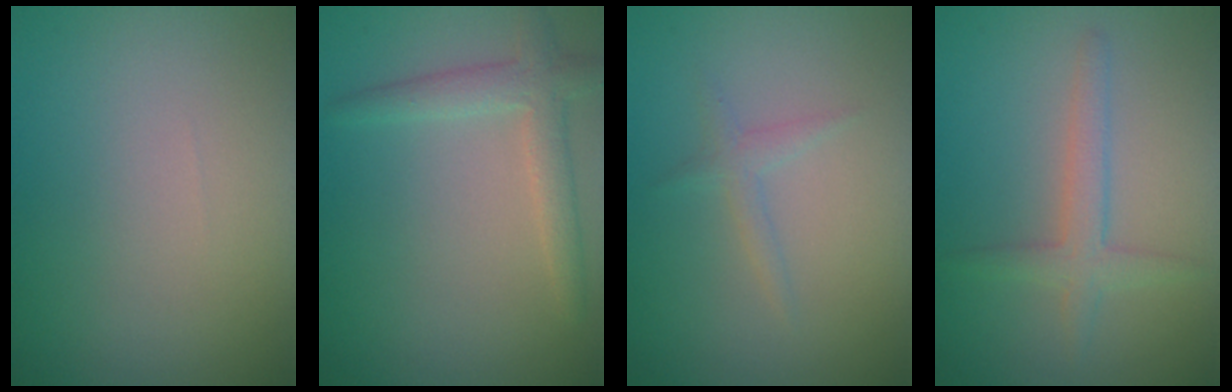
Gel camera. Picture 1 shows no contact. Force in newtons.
{"total": 2.7, "press": 2.7, "slide": 0.1}
{"total": 1.2, "press": 1.2, "slide": 0.1}
{"total": 2.3, "press": 2.3, "slide": 0.1}